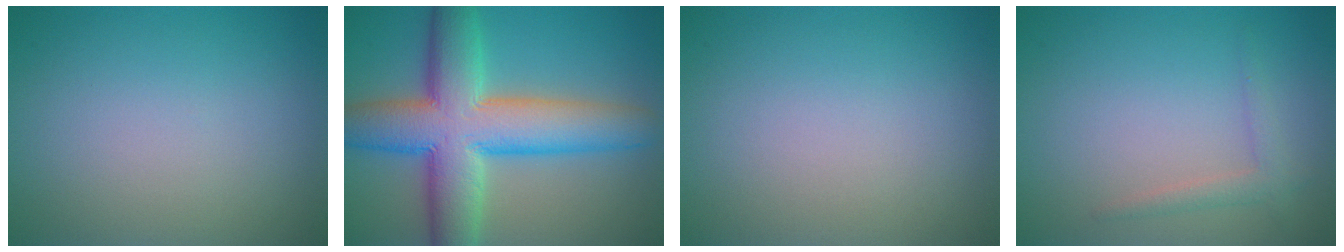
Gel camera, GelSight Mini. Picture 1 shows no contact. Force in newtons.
{"total": 11.5, "press": 11.5, "slide": 0.3}
{"total": 0.0}
{"total": 1.5, "press": 1.4, "slide": 0.1}